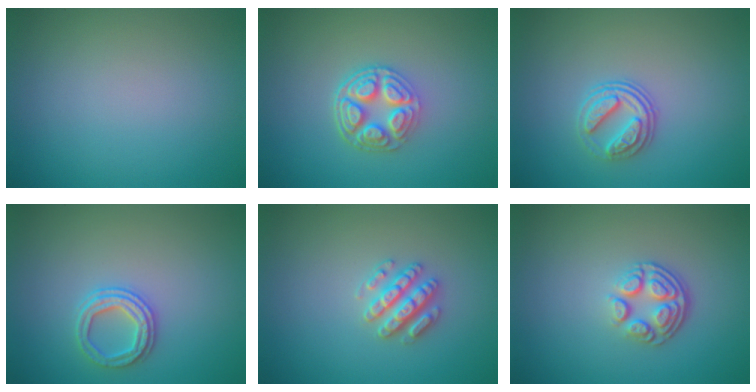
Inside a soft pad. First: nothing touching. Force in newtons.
{"total": 4.8, "press": 3.6, "slide": 3.2}
{"total": 2.9, "press": 2.6, "slide": 1.3}
{"total": 2.5, "press": 2.4, "slide": 0.6}
{"total": 2.9, "press": 2.8, "slide": 0.6}
{"total": 3.9, "press": 2.7, "slide": 2.8}